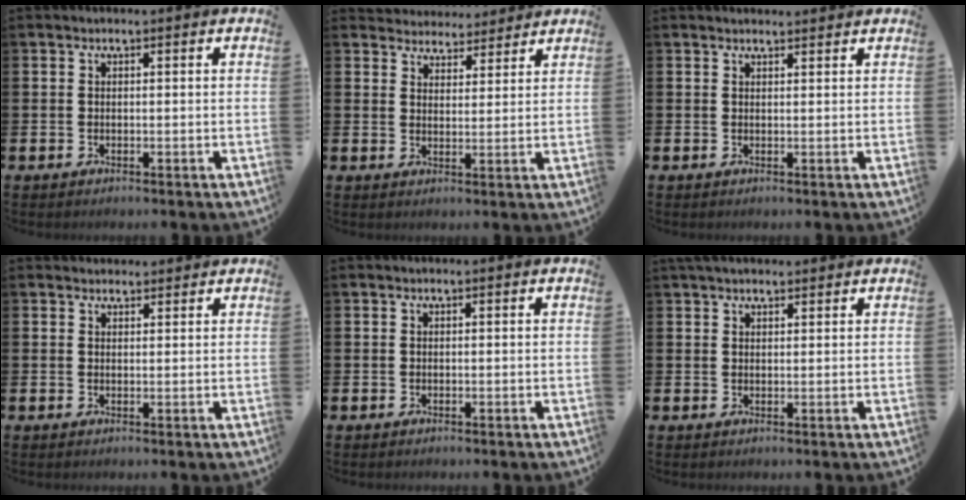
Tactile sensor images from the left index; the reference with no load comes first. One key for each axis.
{"total": 4.1, "fx": 3.9, "fy": 1.1, "fz": -0.5, "tx": 0.000, "ty": -0.028, "tz": 0.069}
{"total": 1.3, "fx": 1.3, "fy": 0.1, "fz": 0.0, "tx": 0.007, "ty": -0.006, "tz": 0.023}
{"total": 2.0, "fx": 1.9, "fy": 0.6, "fz": -0.1, "tx": 0.013, "ty": -0.008, "tz": 0.032}
{"total": 0.0}
{"total": 2.5, "fx": 2.3, "fy": 0.8, "fz": 0.7, "tx": -0.004, "ty": -0.003, "tz": 0.039}